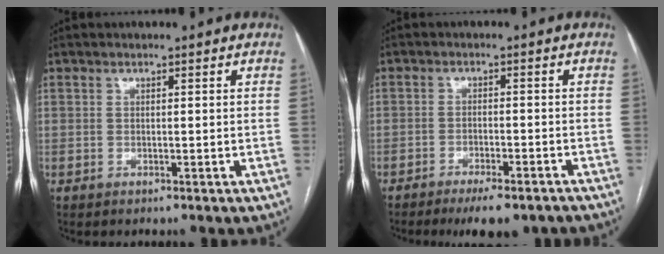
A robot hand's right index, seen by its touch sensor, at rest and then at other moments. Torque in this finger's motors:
{"motor_torque": [1.24, -0.90, 0.27, 0.05]}